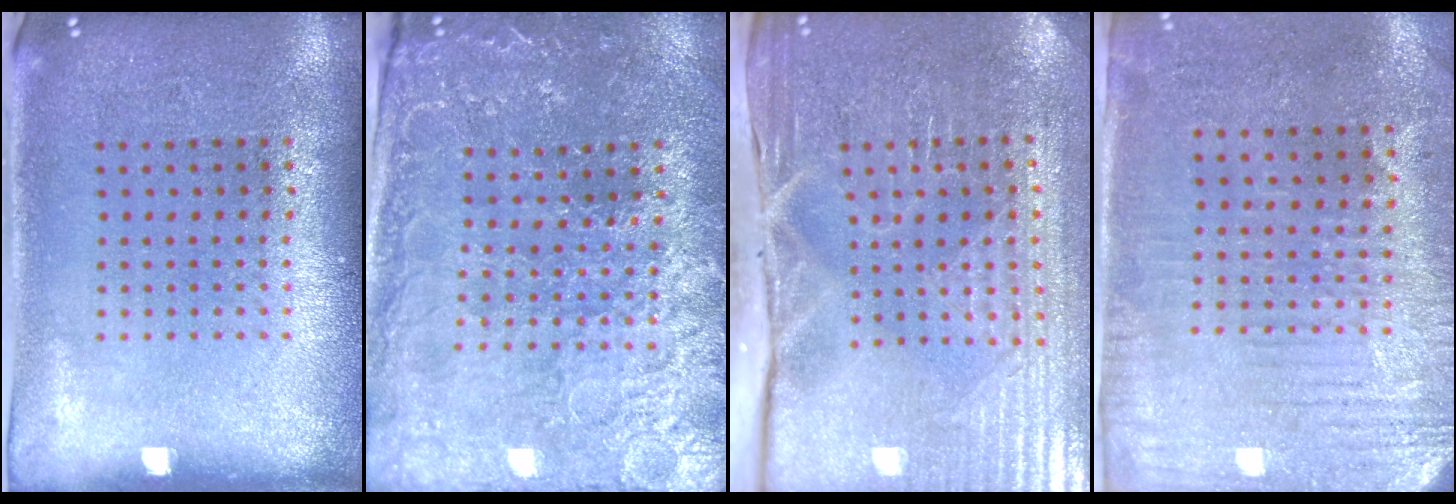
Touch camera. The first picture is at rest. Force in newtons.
{"total": 3.2, "press": 3.2, "slide": 0.4}
{"total": 4.3, "press": 4.1, "slide": 1.0}
{"total": 3.1, "press": 2.6, "slide": 1.7}